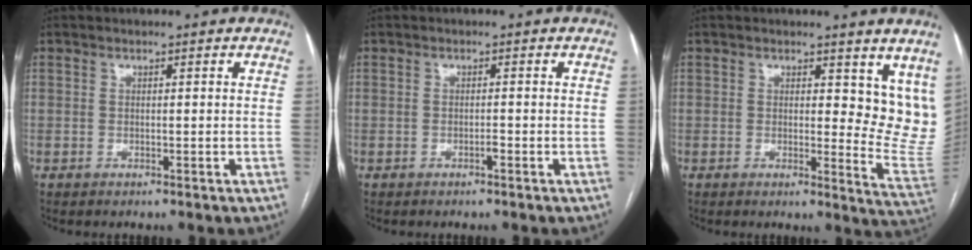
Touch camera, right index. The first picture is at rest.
{"total": 0.8, "force": [-0.5, 0.1, 0.6], "torque": [-0.012, 0.001, -0.008]}
{"total": 9.2, "force": [6.5, 4.0, 5.2], "torque": [-0.043, -0.036, 0.059]}